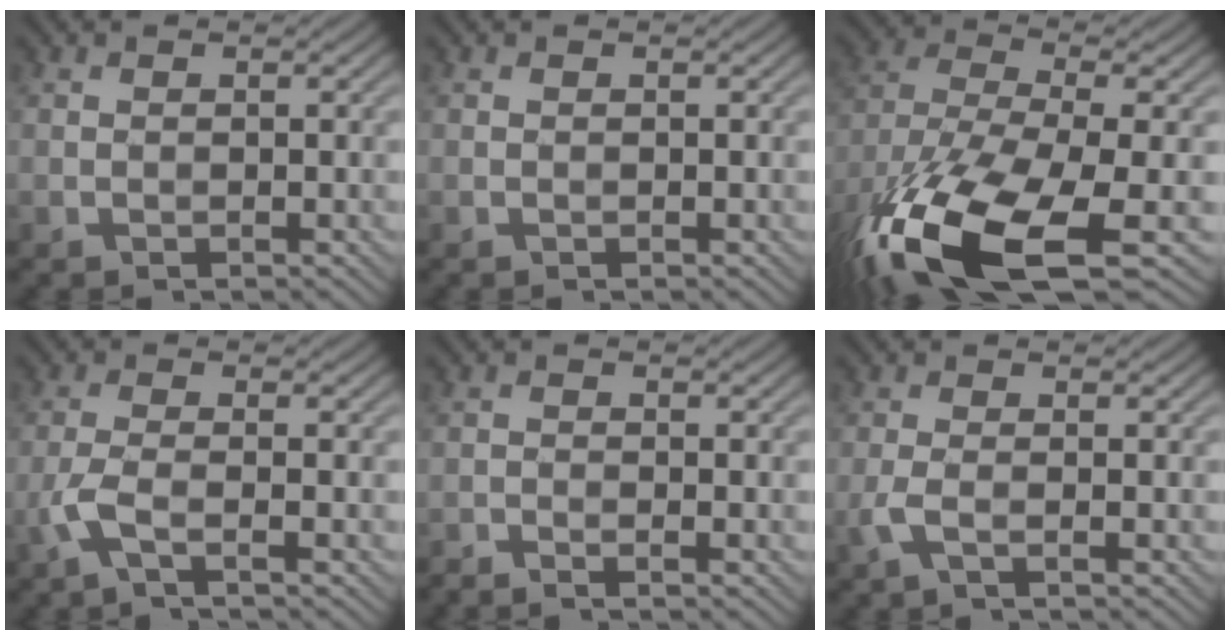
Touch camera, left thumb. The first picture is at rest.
{"total": 0.0}
{"total": 17.6, "force": [-9.3, 6.8, 13.3], "torque": [-0.321, -0.049, -0.156]}
{"total": 3.1, "force": [-1.6, 0.5, 2.6], "torque": [-0.062, 0.004, -0.046]}
{"total": 1.5, "force": [-1.2, 0.1, 0.9], "torque": [-0.013, 0.000, -0.030]}
{"total": 2.1, "force": [-0.8, 0.3, 1.9], "torque": [-0.047, 0.004, -0.025]}